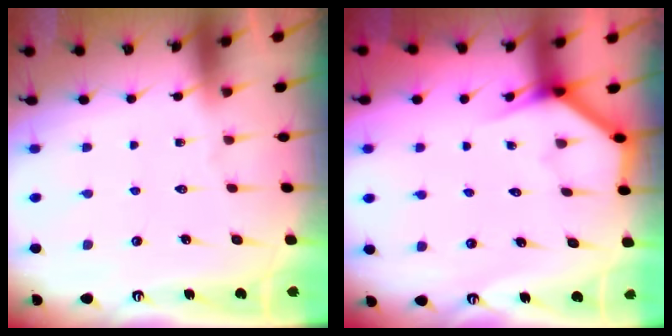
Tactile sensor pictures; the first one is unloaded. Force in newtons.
{"total": 3.6, "press": 3.6, "slide": 0.3}